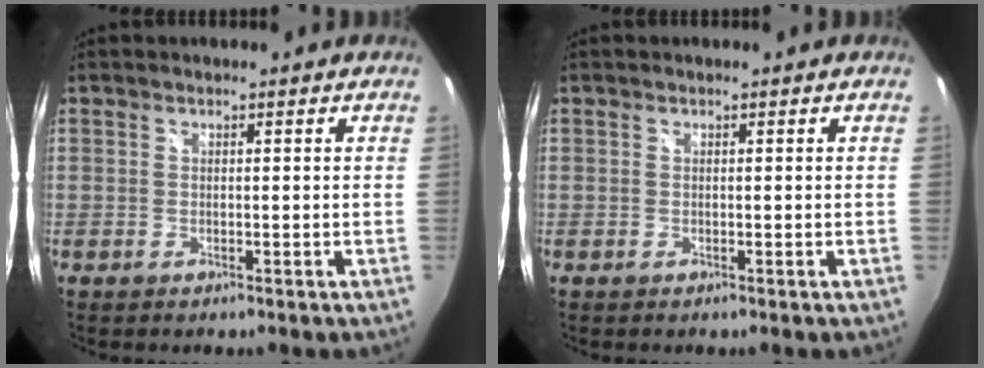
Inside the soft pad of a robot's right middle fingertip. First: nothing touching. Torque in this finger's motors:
{"motor_torque": [0.00, 0.00, 0.00, 0.00]}